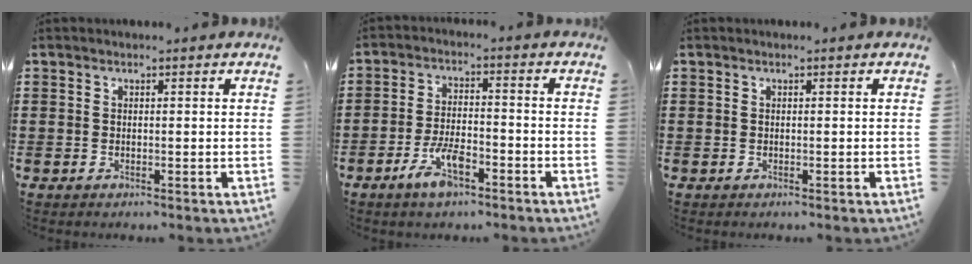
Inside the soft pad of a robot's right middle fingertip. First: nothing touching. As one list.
[{"total": 6.9, "force": [-3.9, 2.5, 5.1], "torque": [-0.107, 0.004, -0.074]}, {"total": 0.0}]